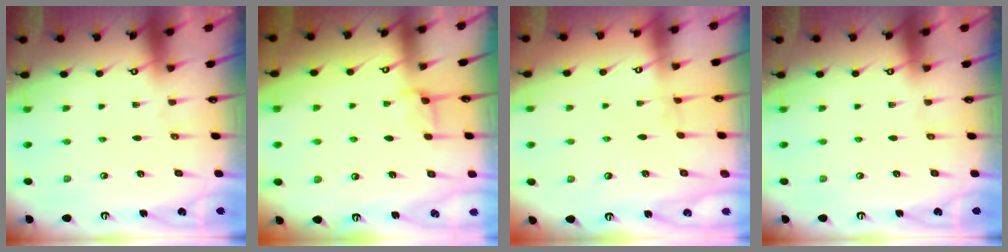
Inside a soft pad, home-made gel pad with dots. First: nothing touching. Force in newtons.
{"total": 0.9, "press": 0.8, "slide": 0.4}
{"total": 3.5, "press": 3.5, "slide": 0.1}
{"total": 0.0}